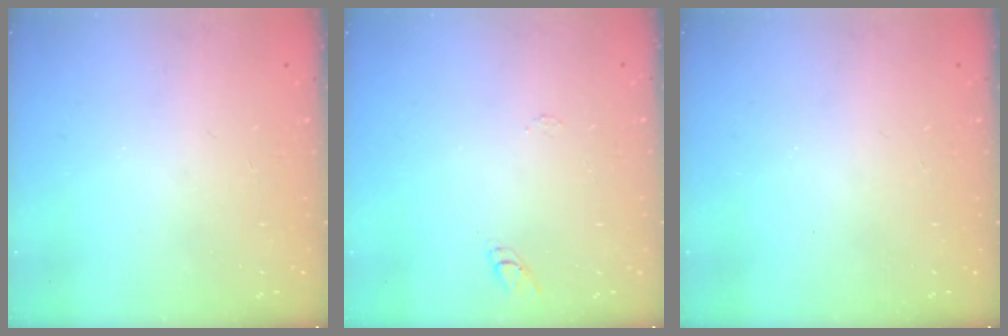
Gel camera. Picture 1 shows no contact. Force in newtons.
{"total": 5.0, "press": 5.0, "slide": 0.5}
{"total": 0.0}